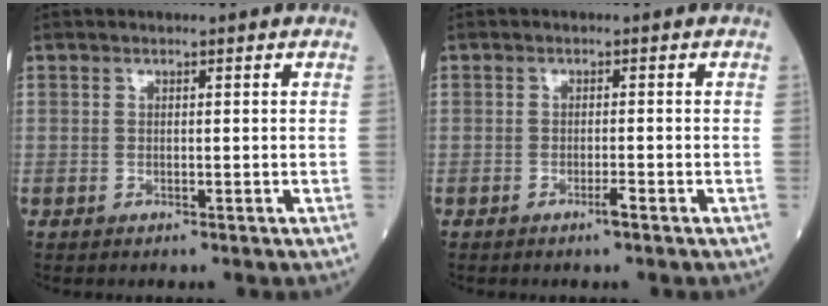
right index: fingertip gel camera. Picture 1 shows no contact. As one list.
[{"total": 1.4, "force": [-0.9, -0.1, 1.0], "torque": [-0.021, -0.001, -0.017]}]